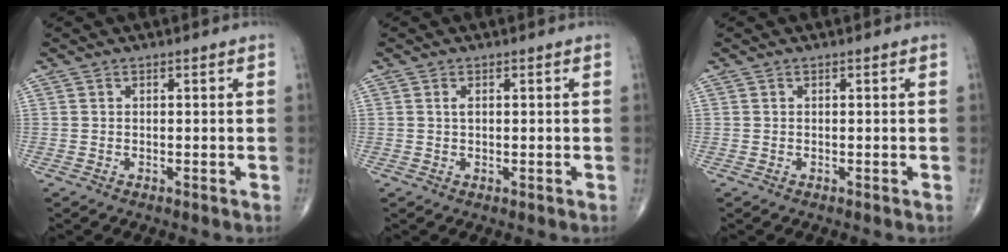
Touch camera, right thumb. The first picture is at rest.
{"total": 1.1, "force": [0.3, 0.5, 0.9], "torque": [-0.019, -0.001, 0.004]}
{"total": 0.0}